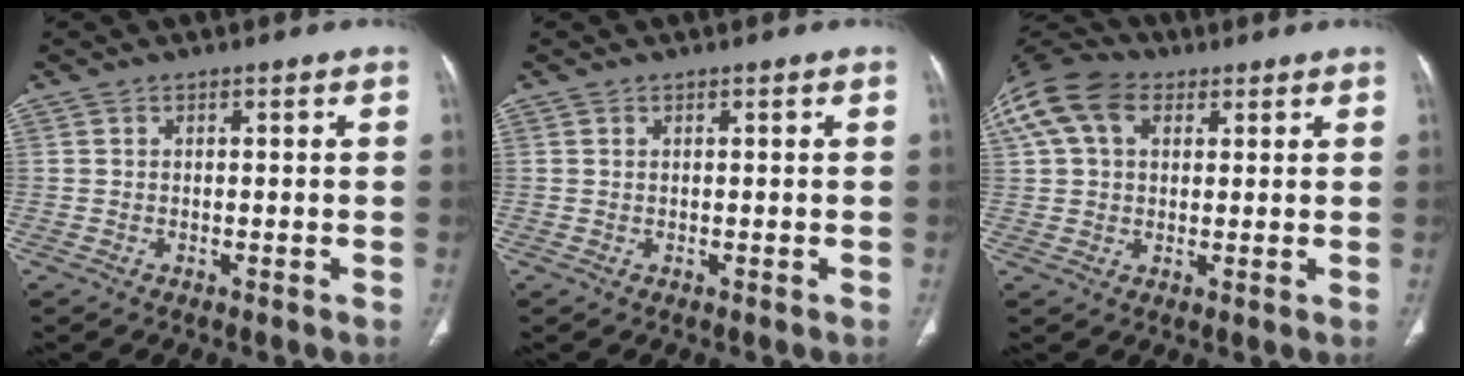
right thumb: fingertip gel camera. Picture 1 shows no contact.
{"total": 0.0}
{"total": 15.8, "force": [6.3, 10.9, 9.6], "torque": [-0.223, 0.039, 0.113]}